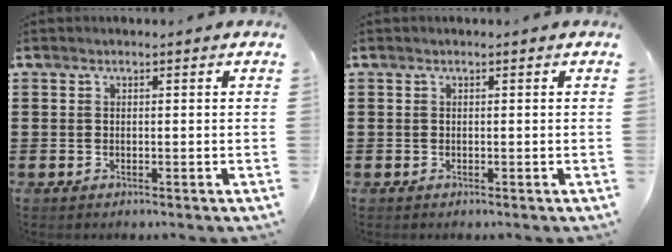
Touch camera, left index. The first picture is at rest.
{"total": 0.0}